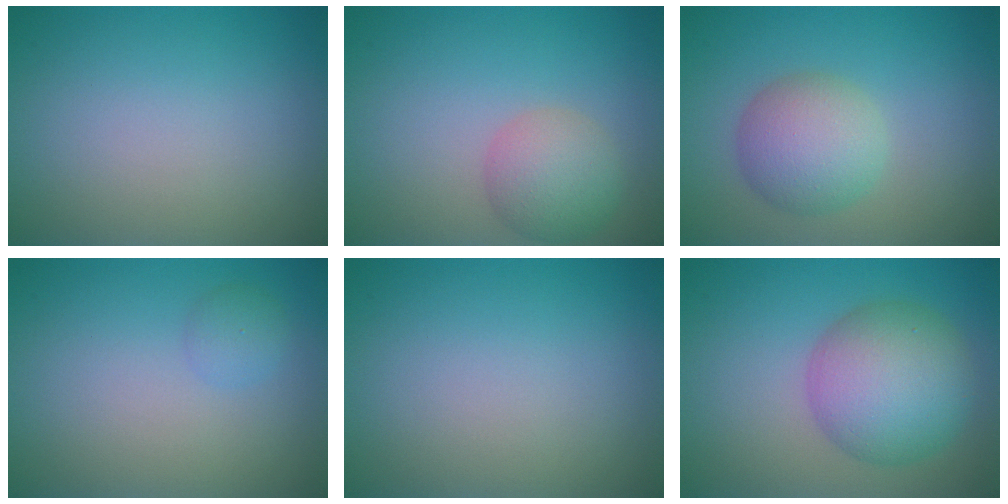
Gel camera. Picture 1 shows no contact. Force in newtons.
{"total": 3.5, "press": 3.5, "slide": 0.2}
{"total": 4.5, "press": 4.5, "slide": 0.2}
{"total": 1.4, "press": 1.4, "slide": 0.1}
{"total": 0.0}
{"total": 7.5, "press": 7.5, "slide": 0.0}